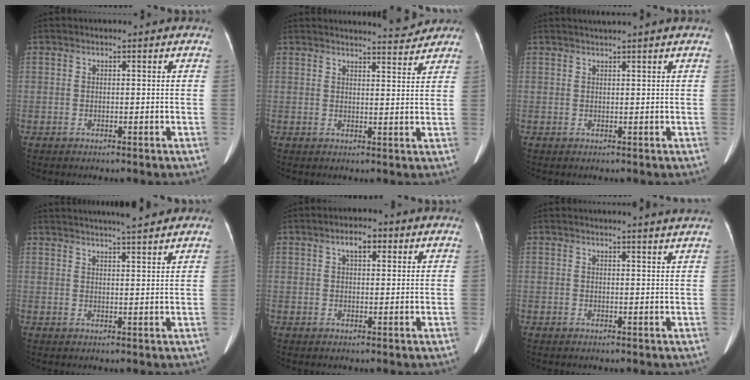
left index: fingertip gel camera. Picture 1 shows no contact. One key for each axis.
{"total": 5.3, "fx": 5.2, "fy": 0.4, "fz": 0.7, "tx": -0.015, "ty": -0.001, "tz": 0.057}
{"total": 2.1, "fx": 1.8, "fy": -0.7, "fz": 0.9, "tx": -0.007, "ty": 0.012, "tz": 0.036}
{"total": 9.5, "fx": 8.4, "fy": 0.2, "fz": 4.3, "tx": -0.065, "ty": 0.016, "tz": 0.107}
{"total": 3.3, "fx": 1.6, "fy": 1.5, "fz": 2.4, "tx": -0.043, "ty": 0.012, "tz": 0.025}
{"total": 4.6, "fx": 4.3, "fy": -0.7, "fz": 1.5, "tx": -0.018, "ty": 0.000, "tz": 0.036}